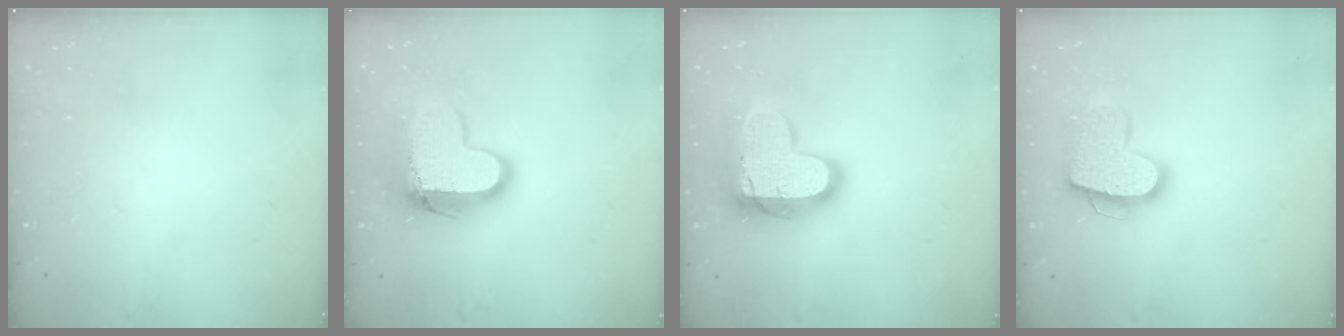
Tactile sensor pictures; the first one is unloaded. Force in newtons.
{"total": 12.7, "press": 12.7, "slide": 0.9}
{"total": 18.5, "press": 18.5, "slide": 1.4}
{"total": 14.9, "press": 14.9, "slide": 1.0}